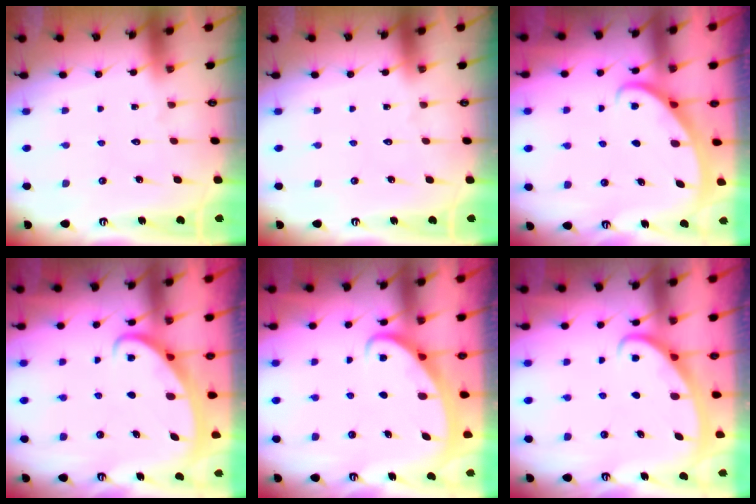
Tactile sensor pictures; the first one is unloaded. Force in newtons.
{"total": 0.0}
{"total": 3.1, "press": 3.1, "slide": 0.0}
{"total": 2.5, "press": 2.5, "slide": 0.3}
{"total": 2.4, "press": 2.3, "slide": 0.5}
{"total": 2.8, "press": 2.8, "slide": 0.3}